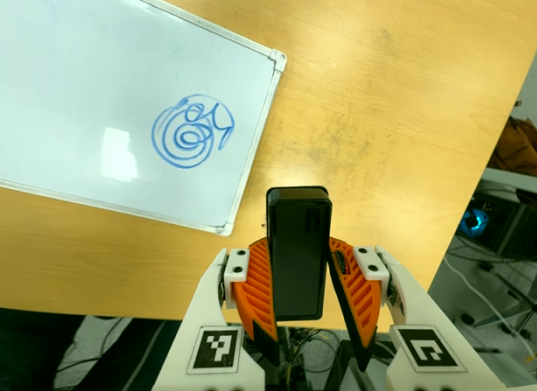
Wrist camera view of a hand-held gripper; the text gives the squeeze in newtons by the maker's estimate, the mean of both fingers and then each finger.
{"total": 4.6, "left": 4.5, "right": 4.7}